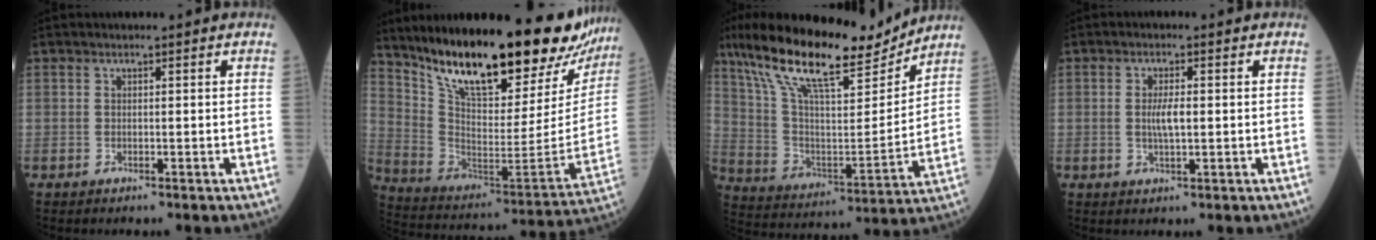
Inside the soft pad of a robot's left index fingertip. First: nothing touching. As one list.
[{"total": 30.6, "force": [23.7, 7.8, 17.6], "torque": [-0.294, -0.049, 0.346]}, {"total": 20.6, "force": [16.5, 4.0, 11.7], "torque": [-0.214, 0.005, 0.289]}, {"total": 3.1, "force": [-0.1, 0.7, 3.1], "torque": [-0.062, -0.004, -0.003]}]